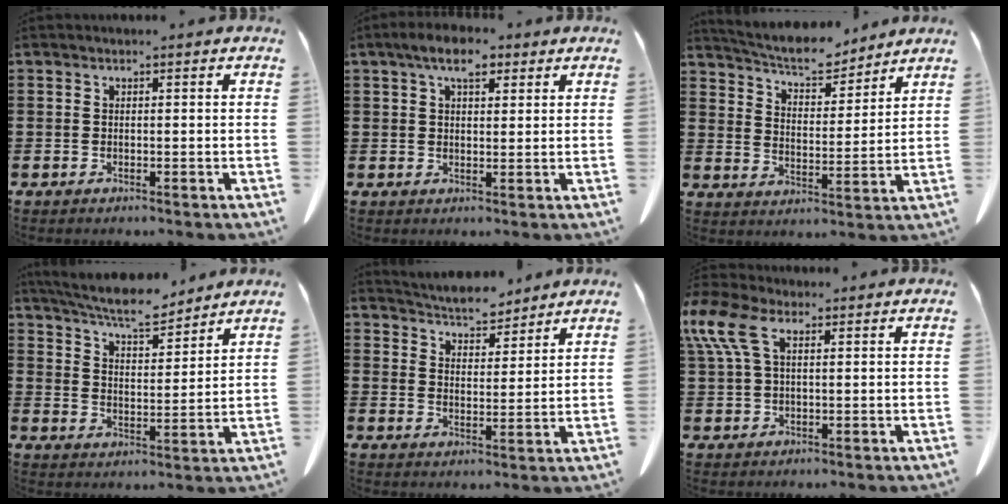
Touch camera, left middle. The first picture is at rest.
{"total": 5.7, "force": [3.6, 2.5, 3.8], "torque": [-0.068, 0.005, 0.059]}
{"total": 6.5, "force": [6.2, 1.0, 1.7], "torque": [-0.061, -0.032, 0.108]}
{"total": 7.7, "force": [7.0, 0.9, 3.2], "torque": [-0.087, -0.027, 0.125]}
{"total": 5.2, "force": [5.1, 0.8, 0.4], "torque": [-0.029, -0.023, 0.093]}
{"total": 8.0, "force": [3.3, 3.8, 6.2], "torque": [-0.156, 0.002, 0.056]}